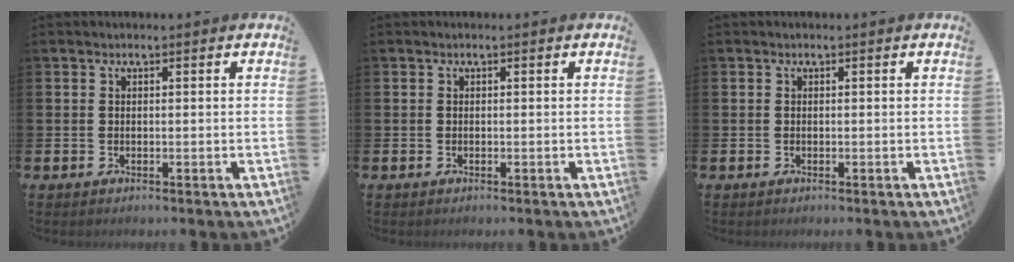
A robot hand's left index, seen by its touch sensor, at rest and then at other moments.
{"total": 0.0}
{"total": 0.0}